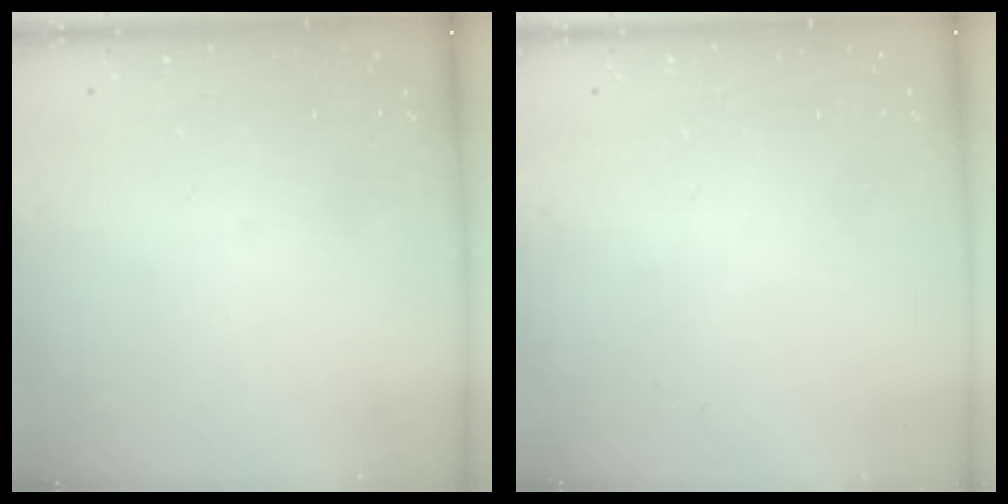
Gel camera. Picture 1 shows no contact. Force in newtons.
{"total": 0.0}